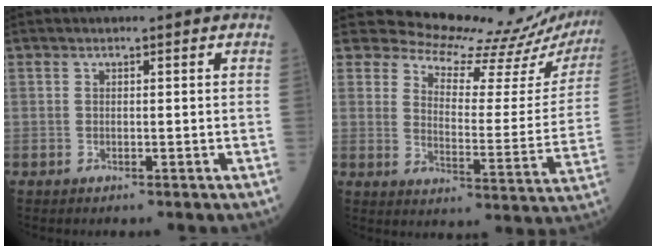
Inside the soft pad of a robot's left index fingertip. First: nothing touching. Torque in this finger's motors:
{"motor_torque": [0.93, -1.21, -0.04, 0.00]}